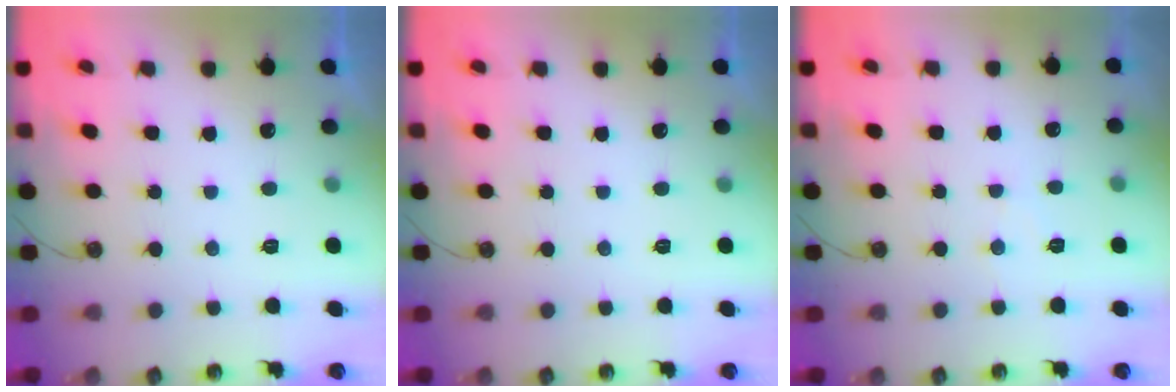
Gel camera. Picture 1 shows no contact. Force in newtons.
{"total": 0.0}
{"total": 4.5, "press": 4.4, "slide": 0.8}